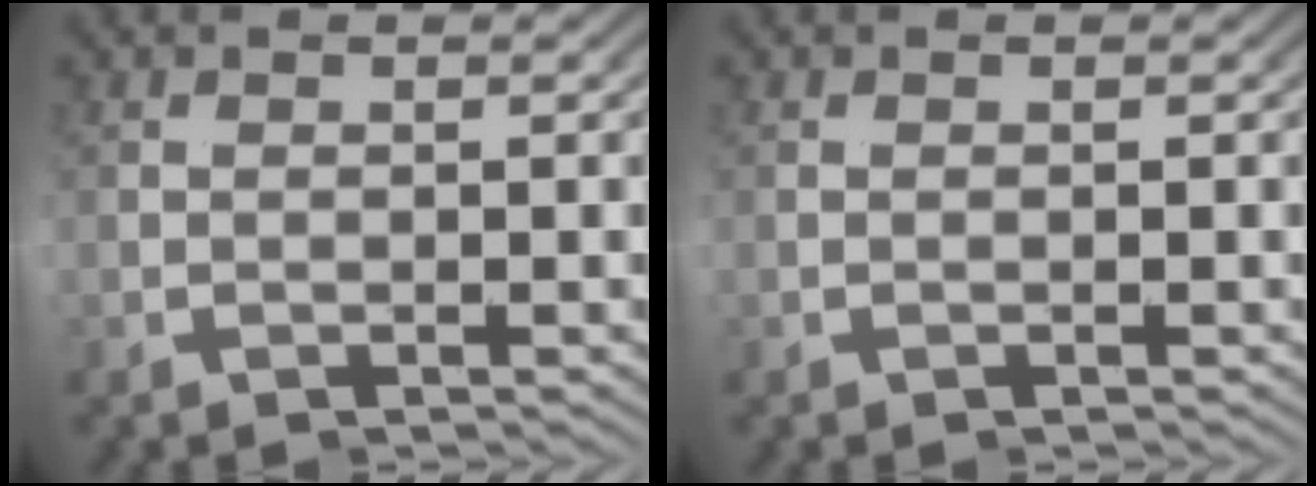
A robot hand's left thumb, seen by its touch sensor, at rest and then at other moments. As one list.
[{"total": 0.0}]